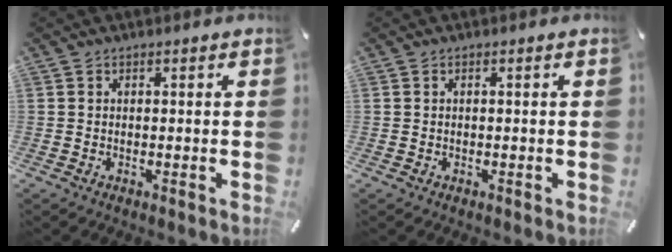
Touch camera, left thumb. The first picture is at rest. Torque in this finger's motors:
{"motor_torque": [0.02, 0.01, 0.00, 0.01, 0.00]}